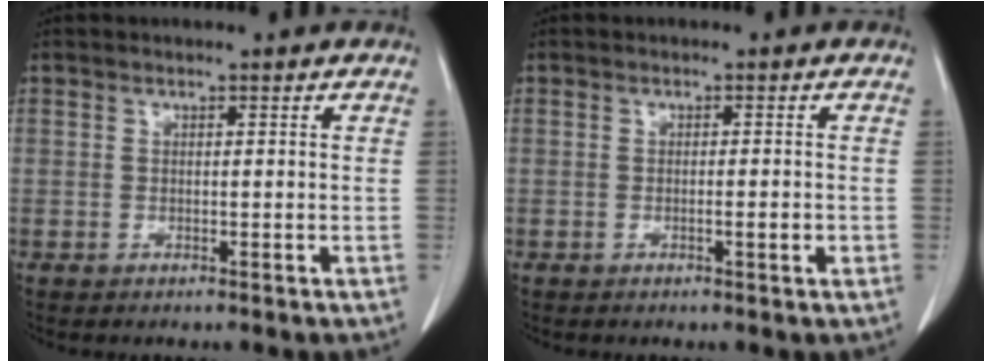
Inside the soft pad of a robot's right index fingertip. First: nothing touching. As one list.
[{"total": 1.6, "force": [-0.5, 0.2, 1.5], "torque": [-0.024, -0.001, -0.006]}]